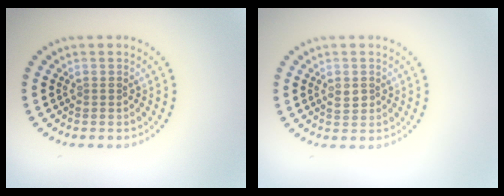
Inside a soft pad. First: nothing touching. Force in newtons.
{"total": 1.3, "press": 1.3, "slide": 0.1}